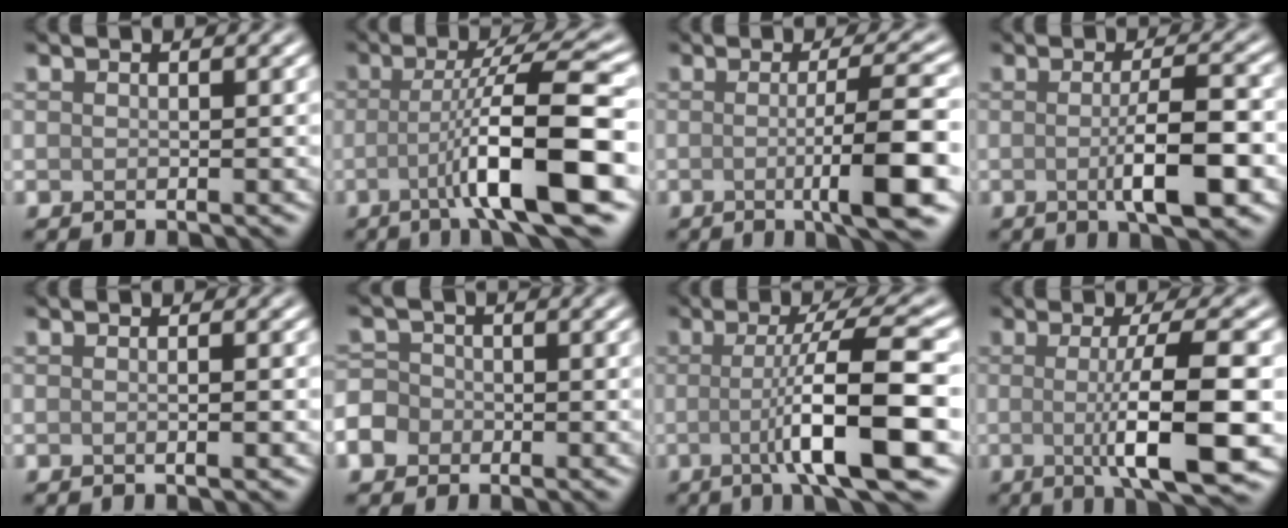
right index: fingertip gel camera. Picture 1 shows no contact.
{"total": 9.2, "force": [-2.5, 1.2, 8.8], "torque": [-0.127, 0.013, -0.048]}
{"total": 7.2, "force": [-1.1, 1.1, 7.0], "torque": [-0.103, -0.002, -0.019]}
{"total": 5.4, "force": [-1.0, 1.1, 5.2], "torque": [-0.084, -0.002, -0.015]}
{"total": 1.2, "force": [-0.1, 0.3, 1.1], "torque": [-0.009, 0.000, -0.003]}
{"total": 4.7, "force": [-2.2, 3.9, 1.3], "torque": [-0.019, -0.002, -0.053]}
{"total": 9.2, "force": [-1.3, 1.5, 9.0], "torque": [-0.127, 0.002, -0.024]}
{"total": 8.4, "force": [-0.7, 1.7, 8.2], "torque": [-0.119, -0.010, -0.009]}